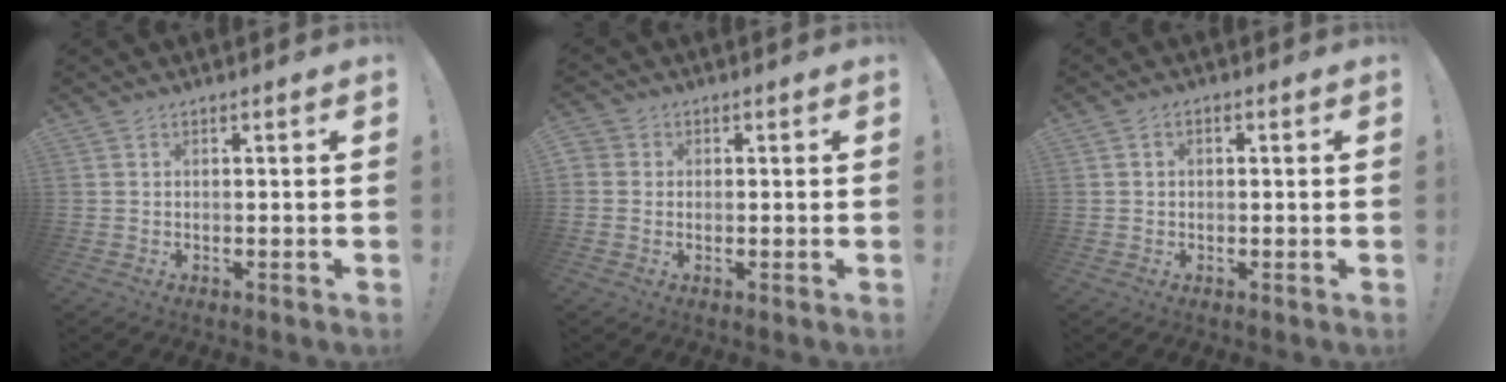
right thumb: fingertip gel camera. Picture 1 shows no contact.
{"total": 1.8, "force": [0.1, 1.7, 0.6], "torque": [-0.008, 0.004, 0.001]}
{"total": 1.5, "force": [-0.4, 1.1, 1.0], "torque": [-0.015, 0.003, -0.008]}